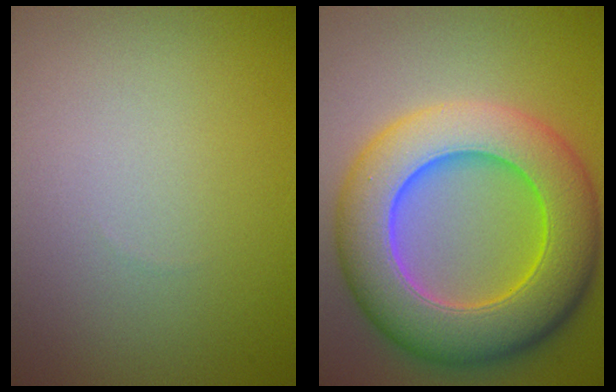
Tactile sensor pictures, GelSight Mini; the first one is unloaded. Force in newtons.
{"total": 11.5, "press": 11.5, "slide": 0.4}